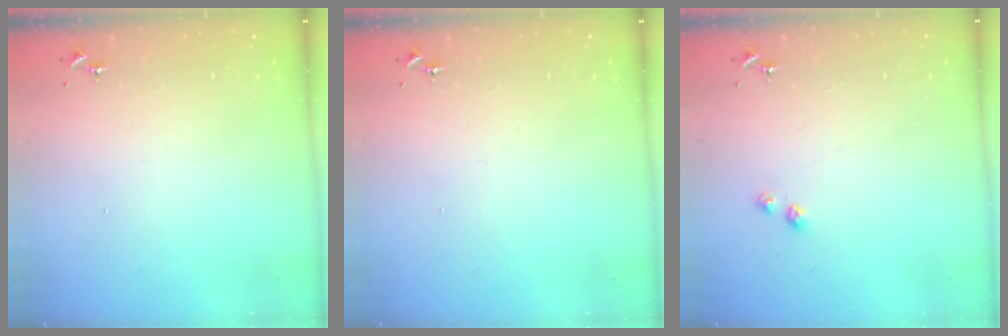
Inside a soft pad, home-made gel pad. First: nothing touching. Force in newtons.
{"total": 0.0}
{"total": 2.6, "press": 2.6, "slide": 0.3}